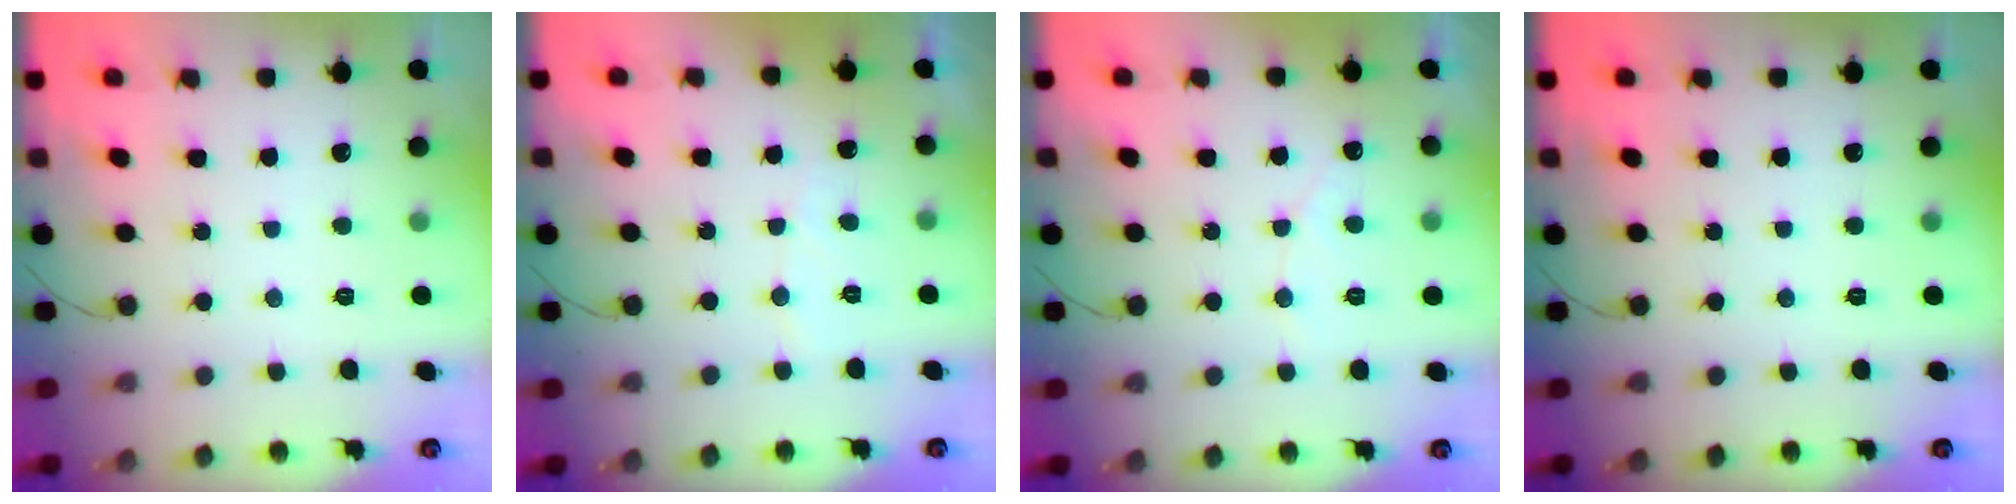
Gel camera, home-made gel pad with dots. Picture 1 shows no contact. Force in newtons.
{"total": 3.8, "press": 3.8, "slide": 0.2}
{"total": 3.3, "press": 3.3, "slide": 0.2}
{"total": 0.0}